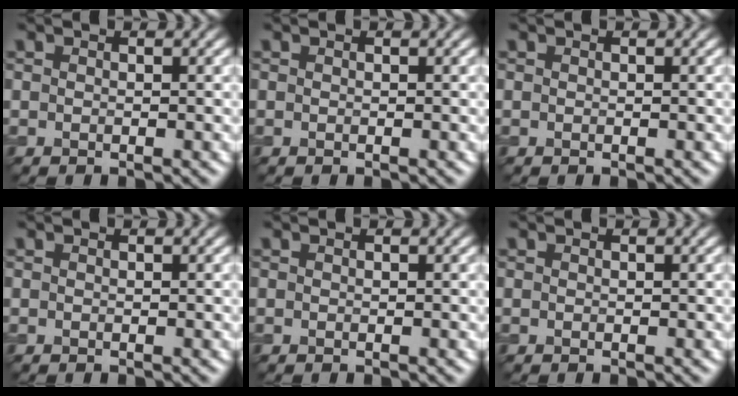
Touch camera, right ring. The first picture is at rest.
{"total": 0.0}
{"total": 0.0}
{"total": 0.0}
{"total": 0.0}
{"total": 0.0}